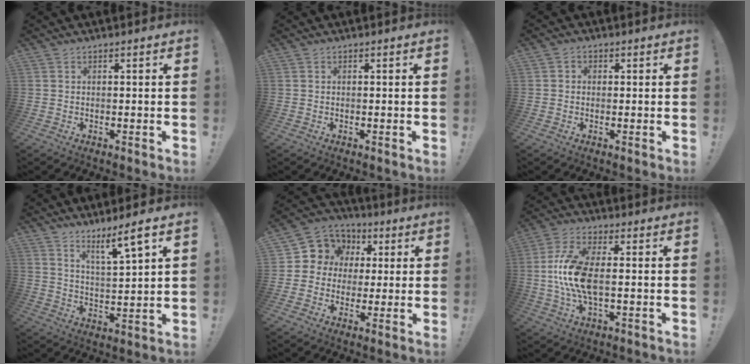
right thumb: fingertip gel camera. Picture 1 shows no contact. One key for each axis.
{"total": 0.0}
{"total": 1.7, "fx": -0.4, "fy": 1.4, "fz": 0.7, "tx": -0.014, "ty": 0.006, "tz": -0.008}
{"total": 8.4, "fx": 6.1, "fy": 0.3, "fz": 5.7, "tx": -0.085, "ty": -0.043, "tz": 0.098}
{"total": 8.5, "fx": 1.3, "fy": 8.1, "fz": 2.1, "tx": -0.030, "ty": -0.006, "tz": 0.032}
{"total": 13.3, "fx": -0.3, "fy": 6.0, "fz": 11.8, "tx": -0.220, "ty": -0.005, "tz": -0.005}